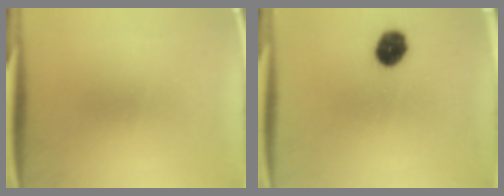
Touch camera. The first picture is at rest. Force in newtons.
{"total": 6.9}